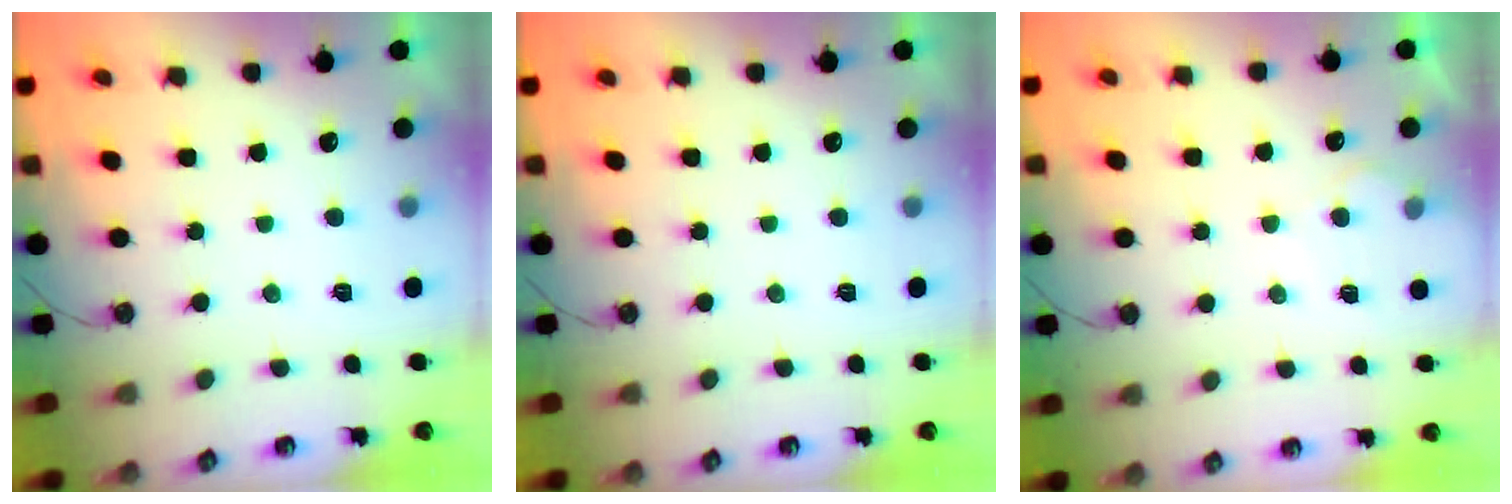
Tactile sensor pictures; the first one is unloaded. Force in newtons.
{"total": 0.0}
{"total": 4.8, "press": 4.7, "slide": 0.6}